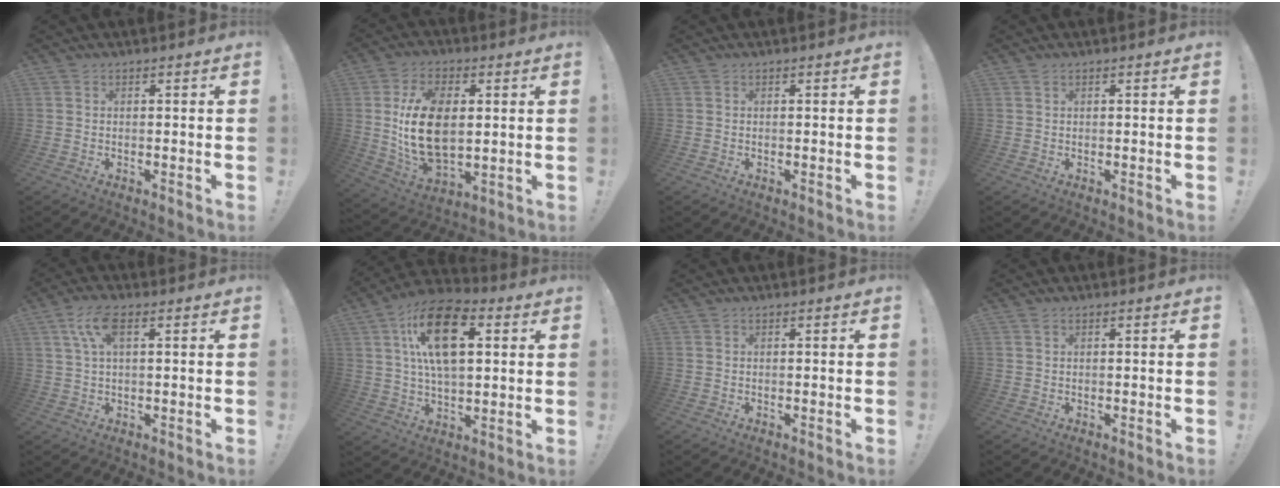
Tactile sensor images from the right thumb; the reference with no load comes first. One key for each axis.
{"total": 17.7, "fx": 2.2, "fy": 10.9, "fz": 13.8, "tx": -0.252, "ty": -0.006, "tz": 0.038}
{"total": 0.0}
{"total": 0.6, "fx": 0.4, "fy": 0.2, "fz": 0.4, "tx": -0.005, "ty": -0.001, "tz": 0.007}
{"total": 7.7, "fx": 2.9, "fy": 3.0, "fz": 6.5, "tx": -0.118, "ty": 0.004, "tz": 0.054}
{"total": 19.0, "fx": 5.8, "fy": 10.6, "fz": 14.7, "tx": -0.247, "ty": 0.000, "tz": 0.096}
{"total": 0.0}
{"total": 0.6, "fx": 0.4, "fy": 0.3, "fz": 0.4, "tx": -0.006, "ty": -0.001, "tz": 0.007}